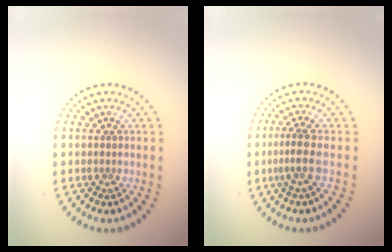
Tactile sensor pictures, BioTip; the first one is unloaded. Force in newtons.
{"total": 2.1, "press": 1.4, "slide": 1.6}